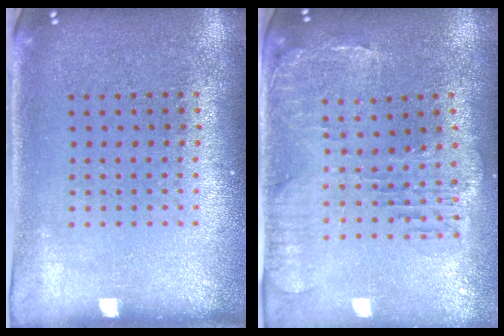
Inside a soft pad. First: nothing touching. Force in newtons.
{"total": 1.6, "press": 1.5, "slide": 0.5}